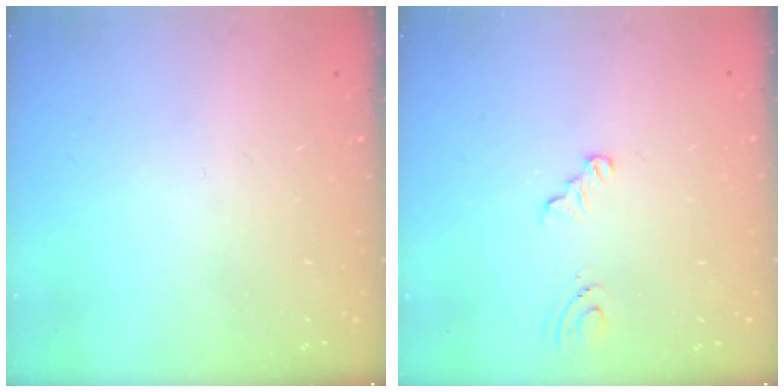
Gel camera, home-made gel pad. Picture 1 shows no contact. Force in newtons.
{"total": 3.8, "press": 1.7, "slide": 3.4}